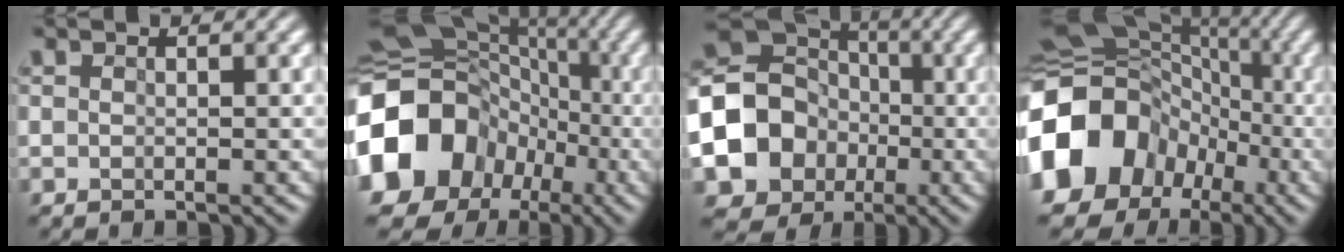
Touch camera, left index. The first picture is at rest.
{"total": 13.9, "force": [-3.4, 11.7, 6.8], "torque": [-0.164, 0.001, -0.066]}
{"total": 12.1, "force": [-2.4, 10.5, 5.6], "torque": [-0.118, -0.019, -0.057]}
{"total": 14.4, "force": [-4.0, 11.8, 7.2], "torque": [-0.170, -0.005, -0.074]}